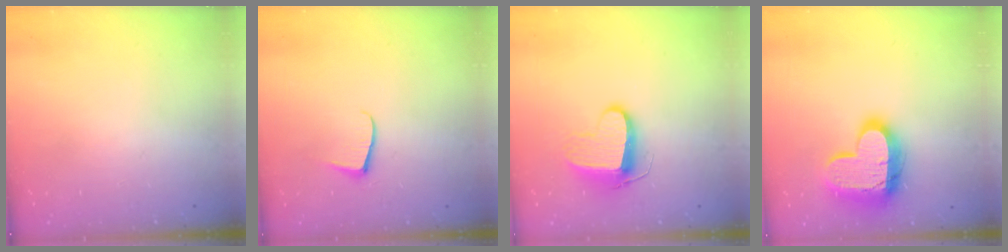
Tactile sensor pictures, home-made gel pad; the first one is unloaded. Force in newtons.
{"total": 5.4, "press": 5.4, "slide": 0.5}
{"total": 9.4, "press": 9.4, "slide": 0.2}
{"total": 16.4, "press": 16.3, "slide": 1.5}